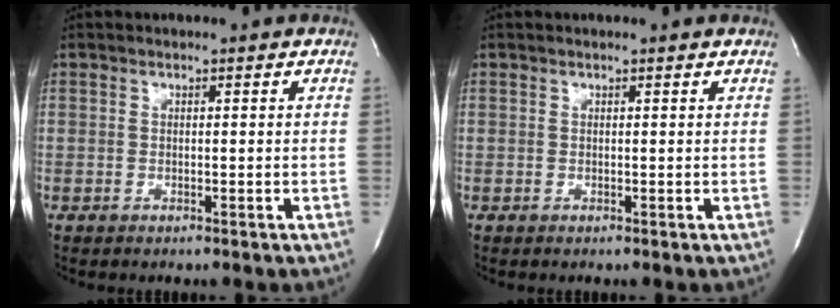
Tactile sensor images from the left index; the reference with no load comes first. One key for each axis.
{"total": 0.9, "fx": 0.8, "fy": 0.0, "fz": 0.2, "tx": -0.010, "ty": 0.001, "tz": 0.007}